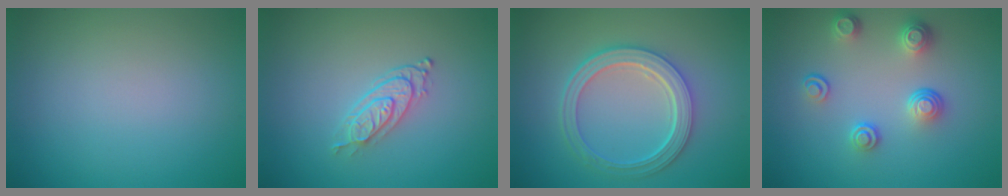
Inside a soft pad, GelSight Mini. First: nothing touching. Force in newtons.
{"total": 2.8, "press": 2.2, "slide": 1.7}
{"total": 4.9, "press": 3.9, "slide": 3.0}
{"total": 3.7, "press": 2.8, "slide": 2.4}